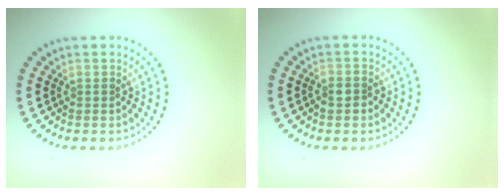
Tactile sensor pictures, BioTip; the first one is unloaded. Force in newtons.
{"total": 1.5, "press": 1.3, "slide": 0.6}